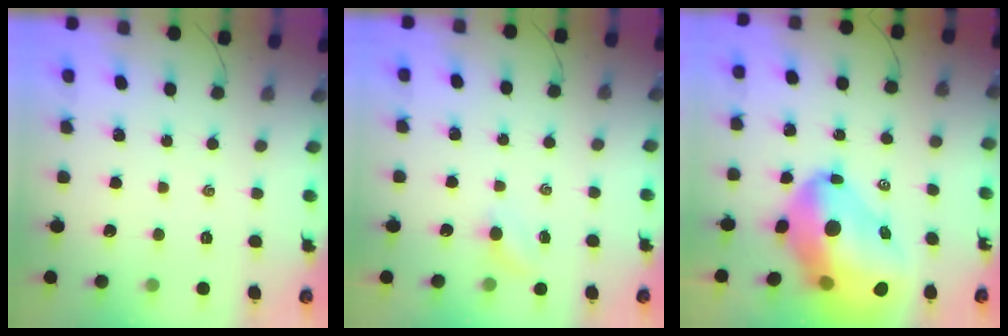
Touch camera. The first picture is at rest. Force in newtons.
{"total": 2.2, "press": 2.1, "slide": 0.8}
{"total": 21.8, "press": 20.9, "slide": 6.0}